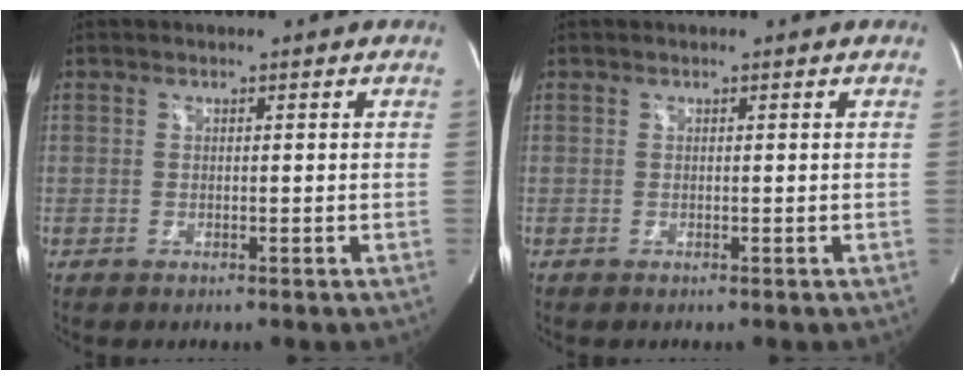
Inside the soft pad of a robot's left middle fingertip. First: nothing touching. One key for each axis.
{"total": 0.0}